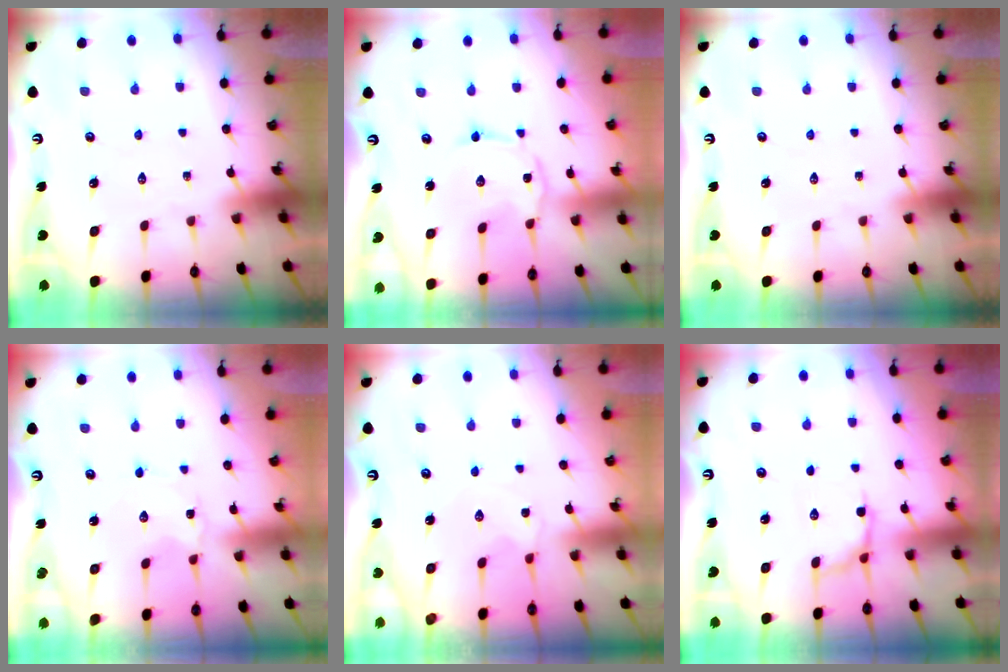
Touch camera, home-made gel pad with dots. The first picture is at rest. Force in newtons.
{"total": 1.3, "press": 1.3, "slide": 0.2}
{"total": 0.0}
{"total": 0.0}
{"total": 1.7, "press": 1.6, "slide": 0.3}
{"total": 5.5, "press": 5.1, "slide": 2.0}